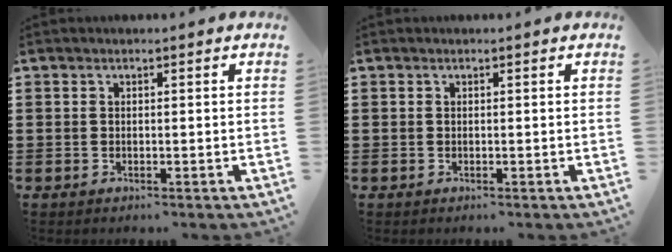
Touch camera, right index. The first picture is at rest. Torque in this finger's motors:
{"motor_torque": [1.06, 1.08, 0.00, 0.01]}